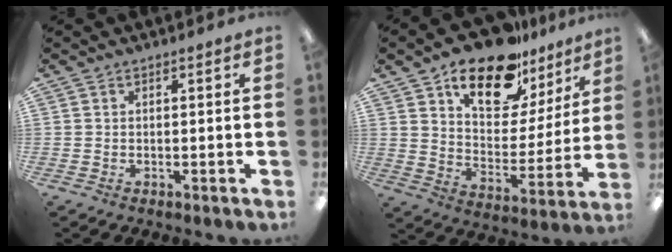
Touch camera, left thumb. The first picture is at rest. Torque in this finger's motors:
{"motor_torque": [0.84, 0.87, 1.44, -1.33, 0.31]}